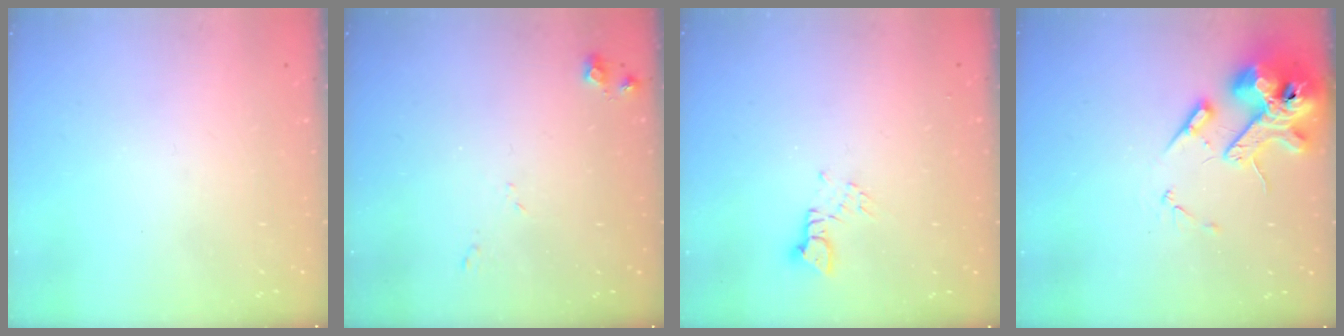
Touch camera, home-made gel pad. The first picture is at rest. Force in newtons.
{"total": 5.6, "press": 5.5, "slide": 0.8}
{"total": 2.2, "press": 2.2, "slide": 0.2}
{"total": 15.2, "press": 15.0, "slide": 2.2}